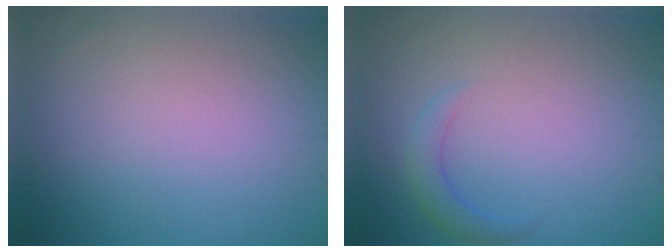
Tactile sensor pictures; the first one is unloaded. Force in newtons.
{"total": 2.0, "press": 2.0, "slide": 0.2}